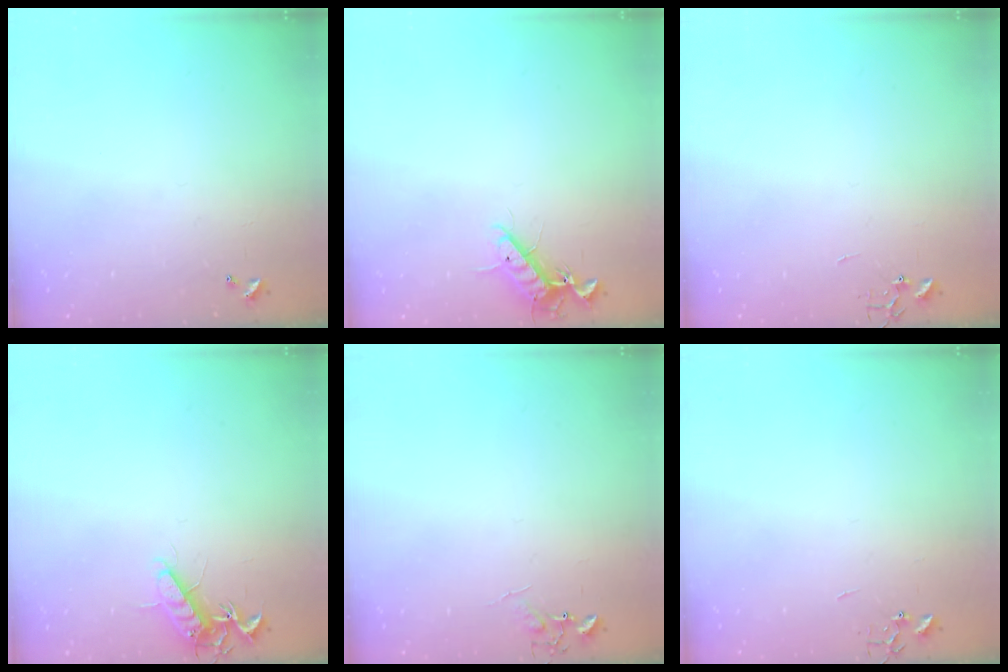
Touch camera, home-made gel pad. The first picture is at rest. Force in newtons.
{"total": 11.0, "press": 10.9, "slide": 1.9}
{"total": 0.0}
{"total": 11.1, "press": 11.1, "slide": 0.3}
{"total": 5.2, "press": 5.2, "slide": 0.6}
{"total": 0.0}